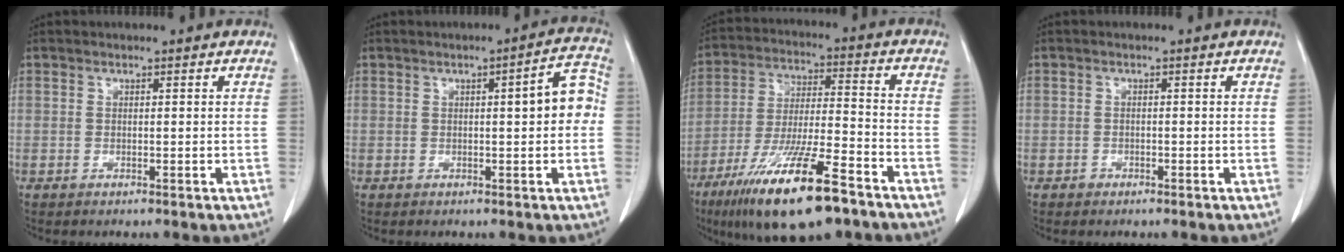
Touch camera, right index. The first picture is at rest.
{"total": 5.4, "force": [0.2, 1.1, 5.3], "torque": [-0.064, 0.020, -0.002]}
{"total": 18.4, "force": [-11.8, 2.7, 13.8], "torque": [-0.251, -0.039, -0.208]}
{"total": 0.8, "force": [-0.6, 0.6, -0.1], "torque": [-0.004, 0.003, -0.013]}